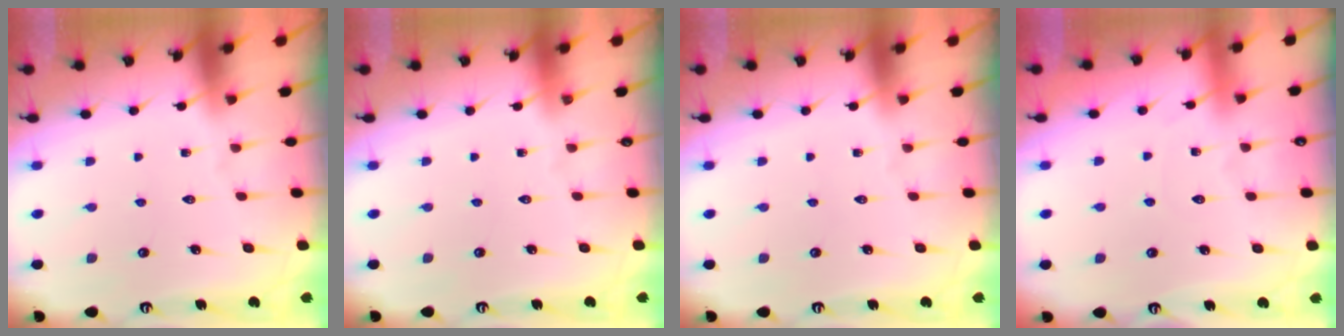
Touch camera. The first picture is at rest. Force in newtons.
{"total": 0.0}
{"total": 0.0}
{"total": 3.0, "press": 2.9, "slide": 0.4}